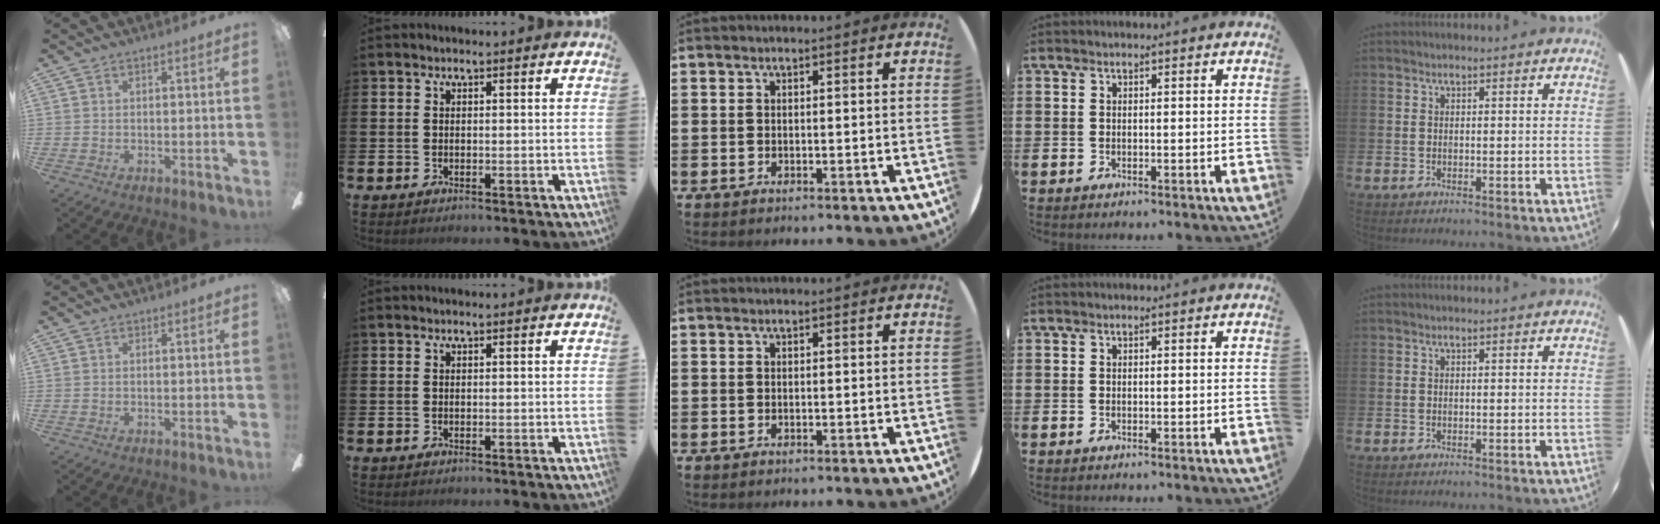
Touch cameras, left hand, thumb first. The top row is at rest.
{}